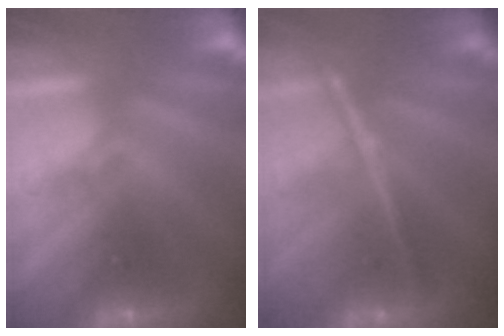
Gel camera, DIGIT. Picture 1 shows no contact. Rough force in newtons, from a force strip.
{"total": 1.9}